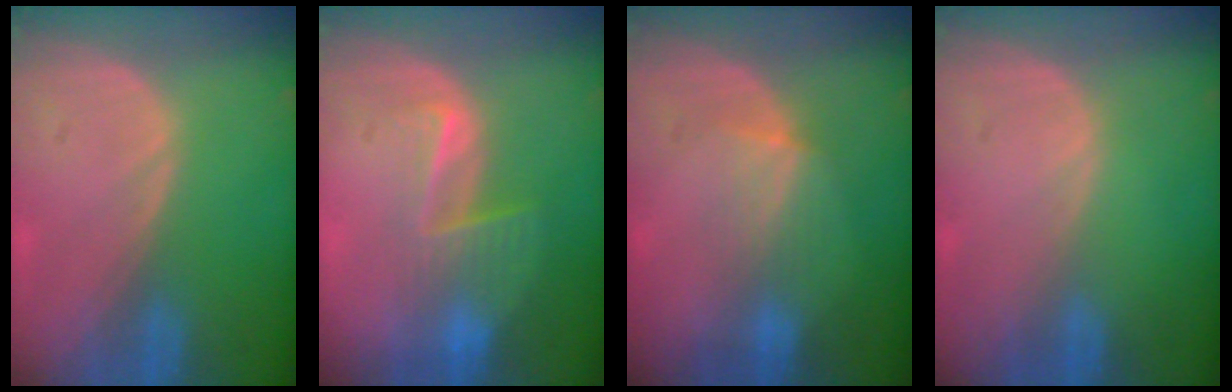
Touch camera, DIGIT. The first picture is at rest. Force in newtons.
{"total": 6.6, "press": 5.6, "slide": 3.6}
{"total": 3.8, "press": 3.6, "slide": 1.2}
{"total": 0.0}